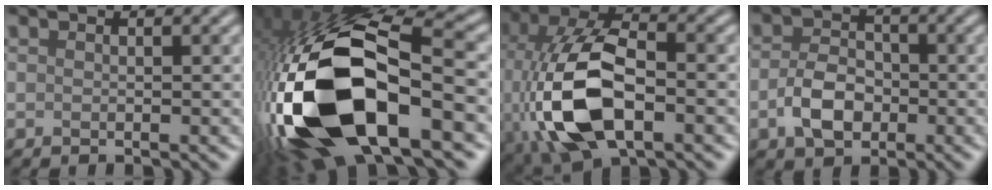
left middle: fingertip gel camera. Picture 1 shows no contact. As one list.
[{"total": 17.7, "force": [-5.7, 7.9, 14.8], "torque": [-0.312, -0.030, -0.084]}, {"total": 11.6, "force": [-2.7, 6.0, 9.6], "torque": [-0.212, -0.002, -0.057]}, {"total": 3.9, "force": [-1.2, 2.8, 2.5], "torque": [-0.054, 0.004, -0.028]}]